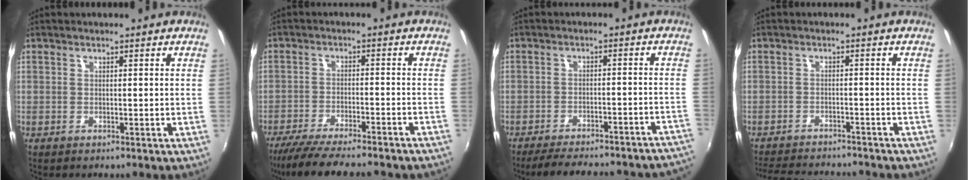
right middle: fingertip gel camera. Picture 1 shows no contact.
{"total": 15.7, "force": [-13.6, 1.9, 7.7], "torque": [-0.153, -0.034, -0.205]}
{"total": 19.3, "force": [-17.5, 3.2, 7.5], "torque": [-0.115, -0.004, -0.217]}
{"total": 11.7, "force": [-10.6, 2.4, 4.1], "torque": [-0.100, -0.010, -0.160]}